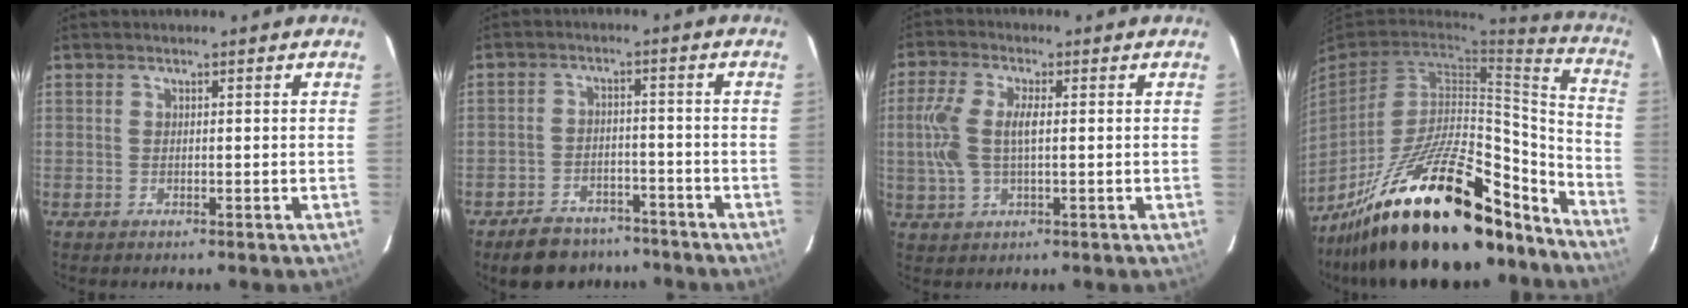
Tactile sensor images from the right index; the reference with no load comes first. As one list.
[{"total": 10.9, "force": [-8.9, 5.4, 3.3], "torque": [-0.087, 0.013, -0.119]}, {"total": 8.1, "force": [0.5, 3.6, 7.3], "torque": [-0.160, 0.007, 0.012]}, {"total": 31.2, "force": [-23.4, 10.1, 18.1], "torque": [-0.283, 0.004, -0.347]}]